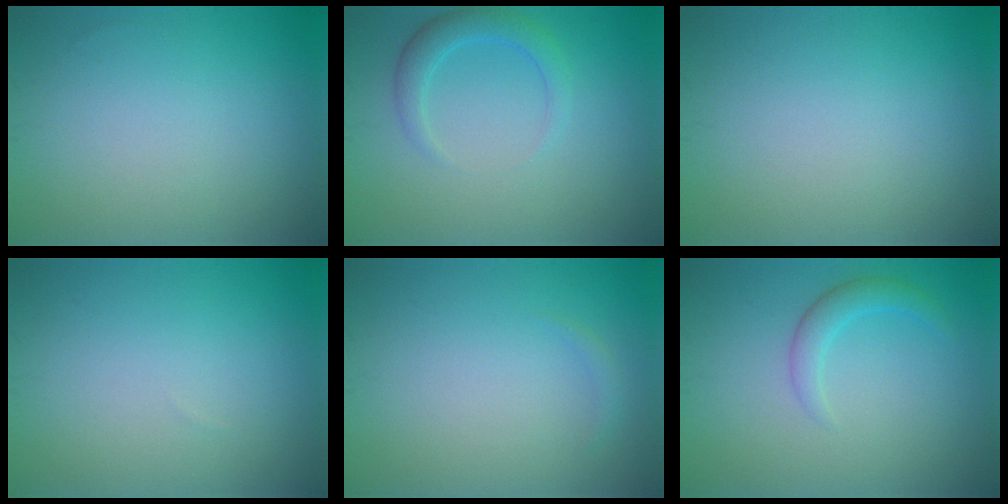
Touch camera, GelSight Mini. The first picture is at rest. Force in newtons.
{"total": 2.5, "press": 2.5, "slide": 0.2}
{"total": 0.0}
{"total": 0.0}
{"total": 0.6, "press": 0.6, "slide": 0.0}
{"total": 2.0, "press": 2.0, "slide": 0.2}